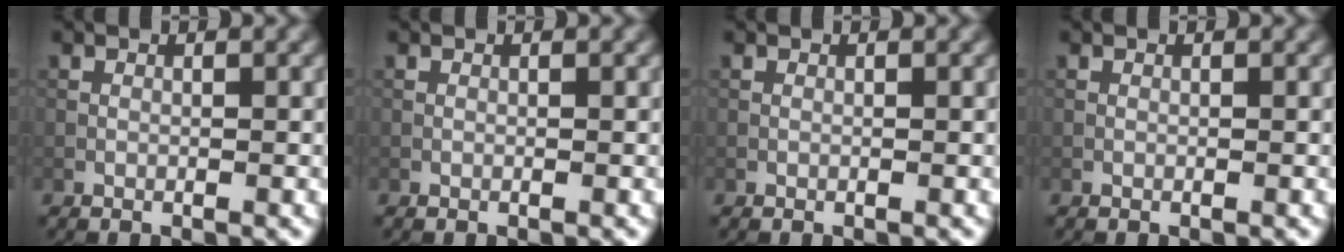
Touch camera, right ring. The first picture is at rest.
{"total": 0.0}
{"total": 0.0}
{"total": 0.0}